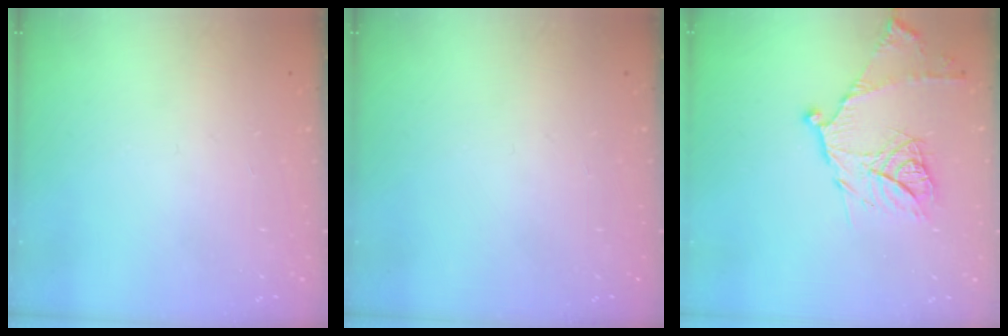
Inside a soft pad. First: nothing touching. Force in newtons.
{"total": 0.0}
{"total": 15.0, "press": 14.9, "slide": 1.2}